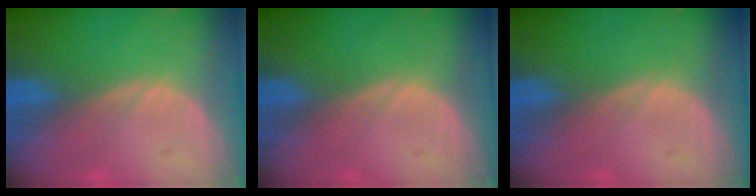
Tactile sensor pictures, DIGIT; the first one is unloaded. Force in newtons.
{"total": 0.0}
{"total": 0.0}